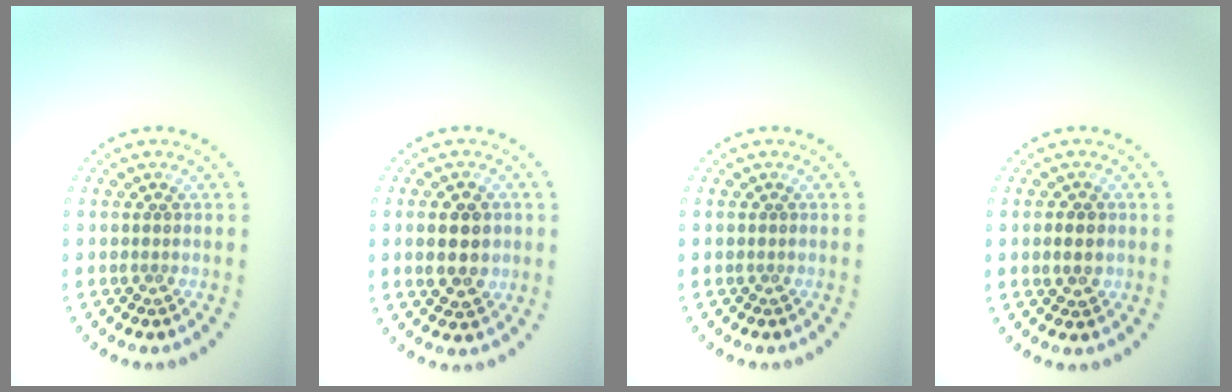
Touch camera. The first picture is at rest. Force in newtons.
{"total": 4.0, "press": 4.0, "slide": 0.1}
{"total": 0.0}
{"total": 1.5, "press": 1.5, "slide": 0.2}